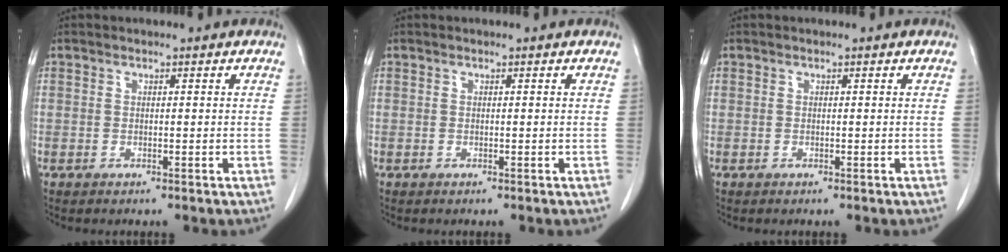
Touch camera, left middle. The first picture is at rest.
{"total": 0.0}
{"total": 0.0}